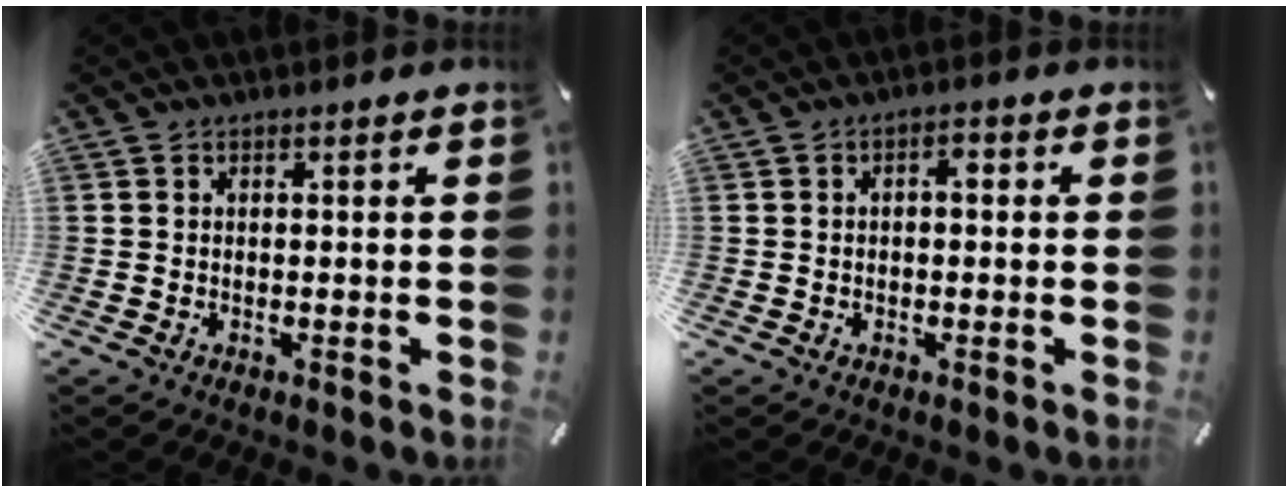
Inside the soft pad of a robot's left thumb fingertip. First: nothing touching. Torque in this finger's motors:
{"motor_torque": [-0.01, -0.03, -0.05, -0.04, -0.02]}